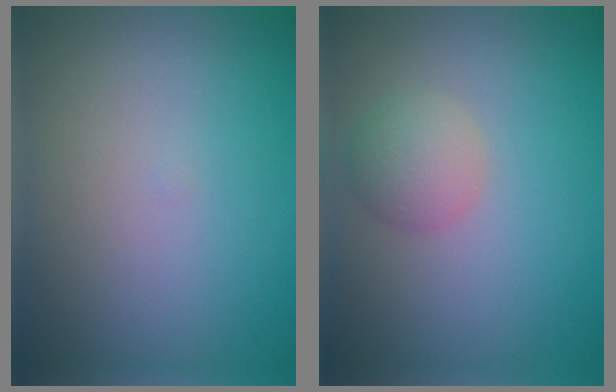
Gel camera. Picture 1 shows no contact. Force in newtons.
{"total": 2.5, "press": 2.5, "slide": 0.1}